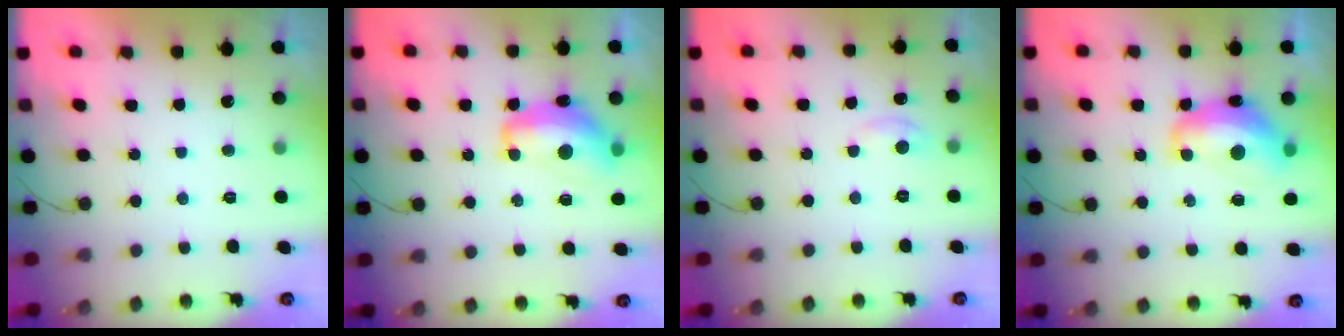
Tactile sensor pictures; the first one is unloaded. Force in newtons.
{"total": 12.6, "press": 12.6, "slide": 1.3}
{"total": 3.5, "press": 3.5, "slide": 0.5}
{"total": 13.4, "press": 13.3, "slide": 1.4}